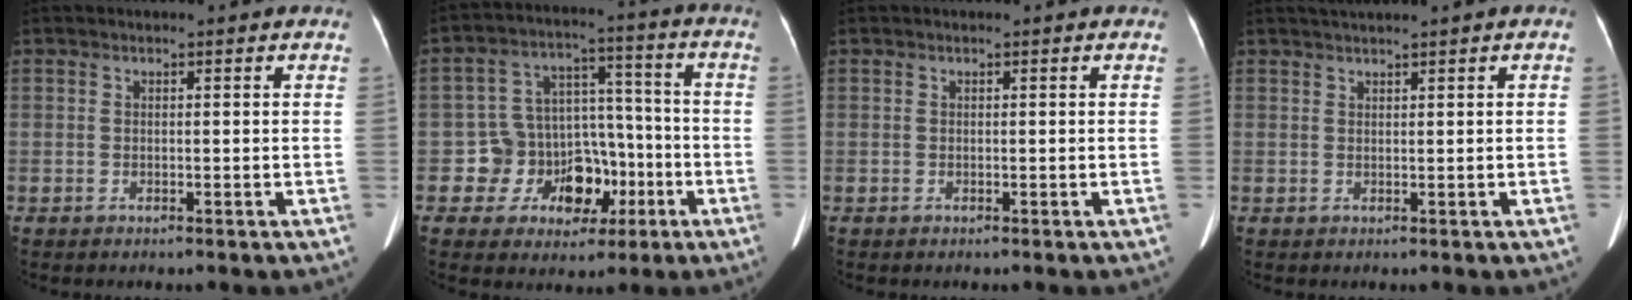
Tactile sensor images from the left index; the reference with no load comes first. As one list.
[{"total": 10.3, "force": [-3.9, 8.6, 4.0], "torque": [-0.044, 0.043, -0.049]}, {"total": 0.0}, {"total": 1.9, "force": [1.3, -0.3, 1.3], "torque": [-0.029, 0.015, 0.029]}]